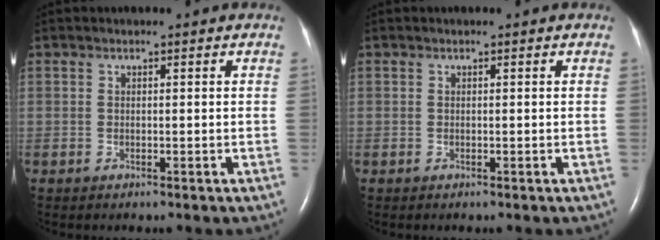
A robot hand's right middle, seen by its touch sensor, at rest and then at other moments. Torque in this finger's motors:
{"motor_torque": [0.00, 0.00, -0.02, -0.02]}